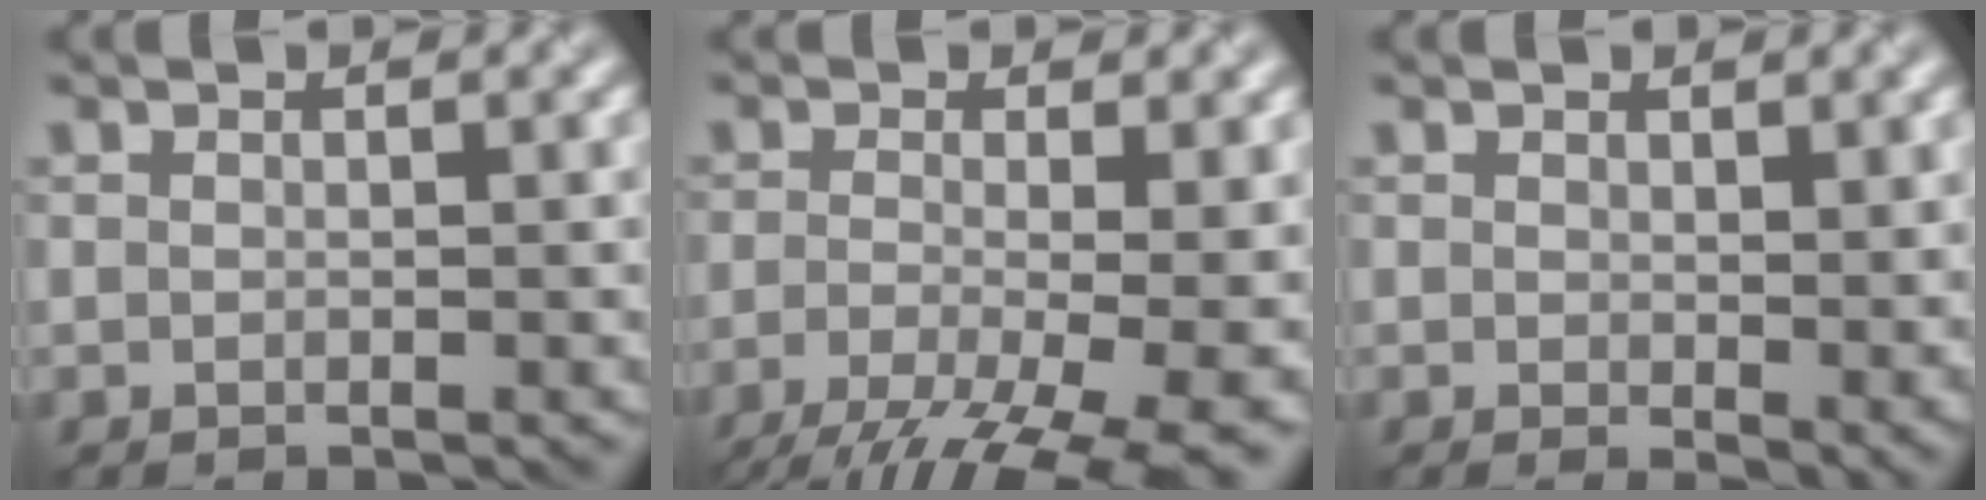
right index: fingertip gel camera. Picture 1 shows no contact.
{"total": 10.4, "force": [-5.5, 3.5, 8.1], "torque": [-0.148, -0.027, -0.075]}
{"total": 2.9, "force": [0.4, 1.2, 2.7], "torque": [-0.045, -0.012, 0.013]}